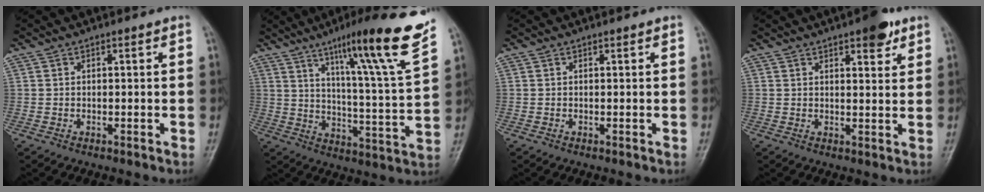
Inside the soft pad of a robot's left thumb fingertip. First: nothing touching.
{"total": 20.2, "force": [12.9, 0.7, 15.6], "torque": [-0.211, -0.062, 0.190]}
{"total": 0.0}
{"total": 5.5, "force": [3.4, 1.9, 3.9], "torque": [-0.038, -0.015, 0.043]}